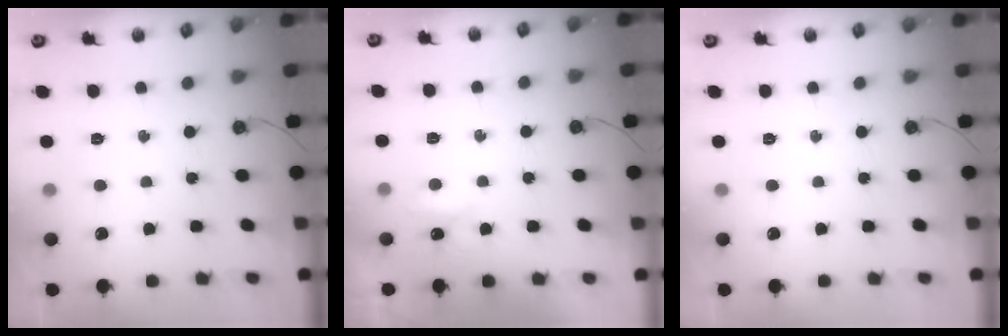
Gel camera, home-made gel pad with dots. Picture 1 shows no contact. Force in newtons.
{"total": 2.9, "press": 2.9, "slide": 0.6}
{"total": 0.0}